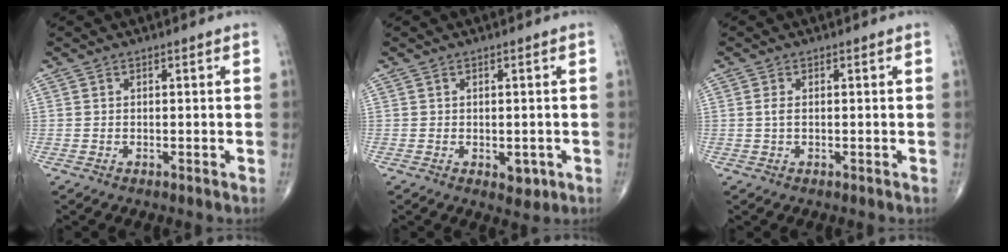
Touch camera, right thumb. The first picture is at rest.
{"total": 2.7, "force": [-0.7, 1.7, 2.0], "torque": [-0.008, -0.001, -0.003]}
{"total": 1.3, "force": [0.1, 0.6, 1.2], "torque": [-0.028, -0.001, 0.004]}